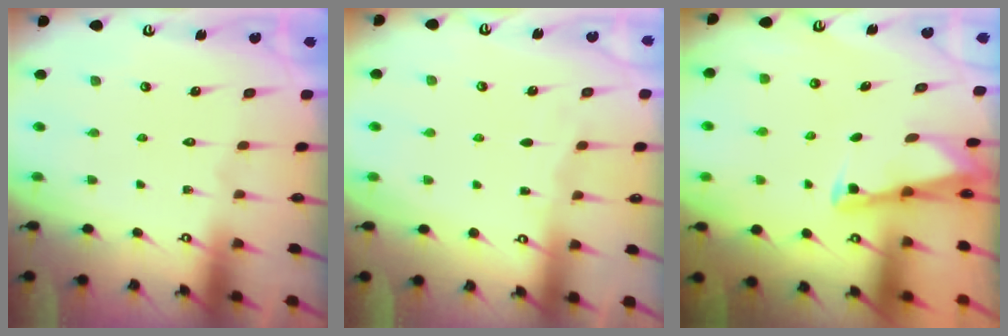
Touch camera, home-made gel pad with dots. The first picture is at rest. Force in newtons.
{"total": 2.9, "press": 2.9, "slide": 0.1}
{"total": 2.5, "press": 2.5, "slide": 0.1}